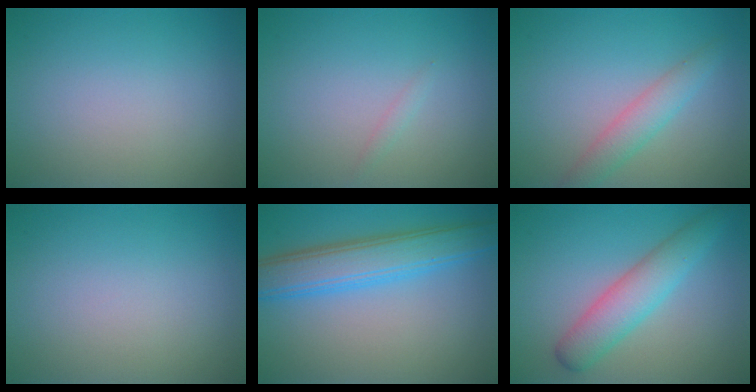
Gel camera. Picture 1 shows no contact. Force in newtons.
{"total": 0.6, "press": 0.6, "slide": 0.0}
{"total": 2.7, "press": 2.7, "slide": 0.1}
{"total": 0.0}
{"total": 5.7, "press": 5.7, "slide": 0.2}
{"total": 4.3, "press": 4.3, "slide": 0.2}